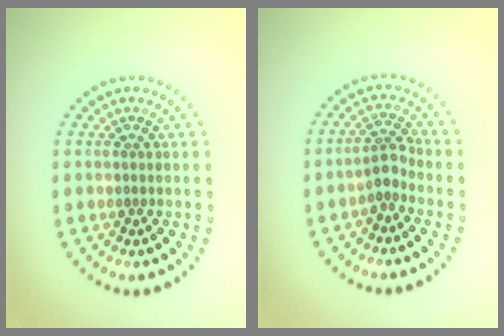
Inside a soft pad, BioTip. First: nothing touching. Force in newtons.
{"total": 2.1, "press": 1.6, "slide": 1.4}